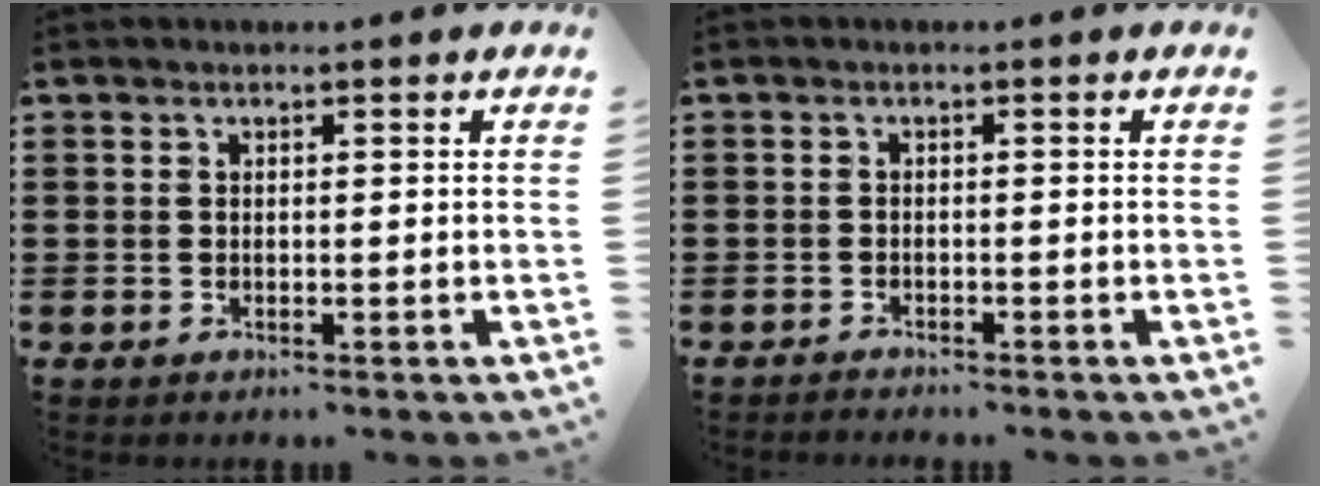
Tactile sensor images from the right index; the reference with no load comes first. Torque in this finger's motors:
{"motor_torque": [0.14, -0.39, -0.20, -0.04]}